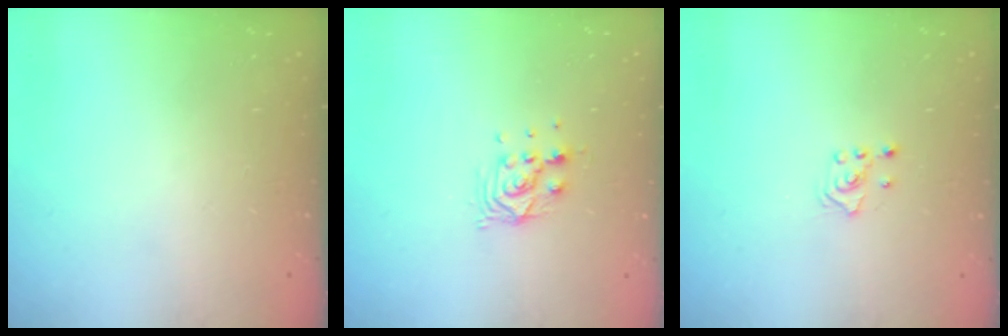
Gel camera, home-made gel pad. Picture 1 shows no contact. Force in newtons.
{"total": 7.2, "press": 7.2, "slide": 0.6}
{"total": 2.4, "press": 2.2, "slide": 0.8}